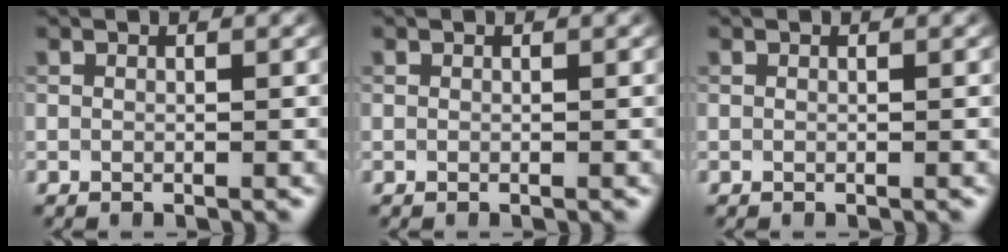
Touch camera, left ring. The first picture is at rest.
{"total": 0.0}
{"total": 0.0}